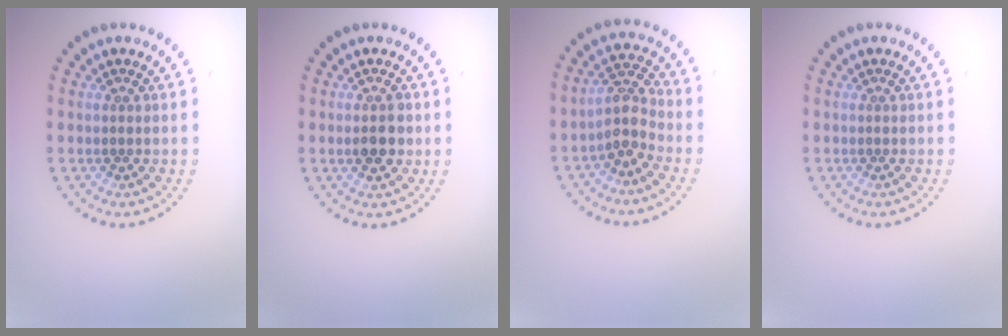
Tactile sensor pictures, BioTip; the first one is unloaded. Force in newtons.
{"total": 2.3, "press": 2.3, "slide": 0.2}
{"total": 3.0, "press": 2.4, "slide": 1.8}
{"total": 0.0}